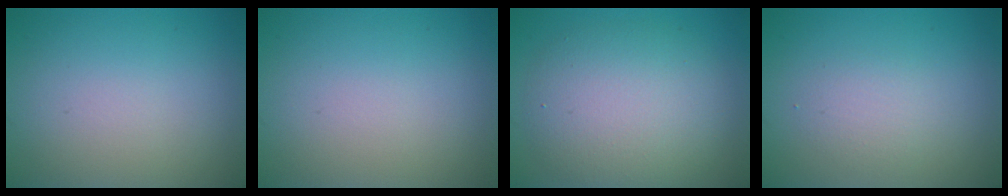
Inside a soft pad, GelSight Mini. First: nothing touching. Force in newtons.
{"total": 0.0}
{"total": 6.8, "press": 6.8, "slide": 0.5}
{"total": 1.6, "press": 1.6, "slide": 0.1}